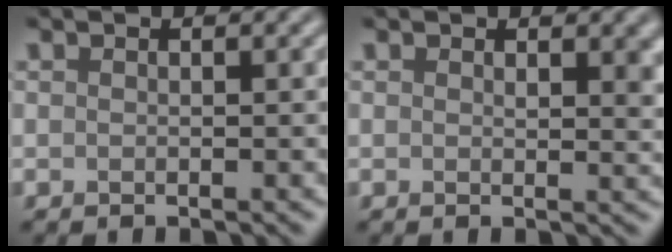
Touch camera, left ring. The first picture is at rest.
{"total": 2.1, "force": [0.8, 1.0, 1.7], "torque": [-0.015, -0.003, 0.015]}